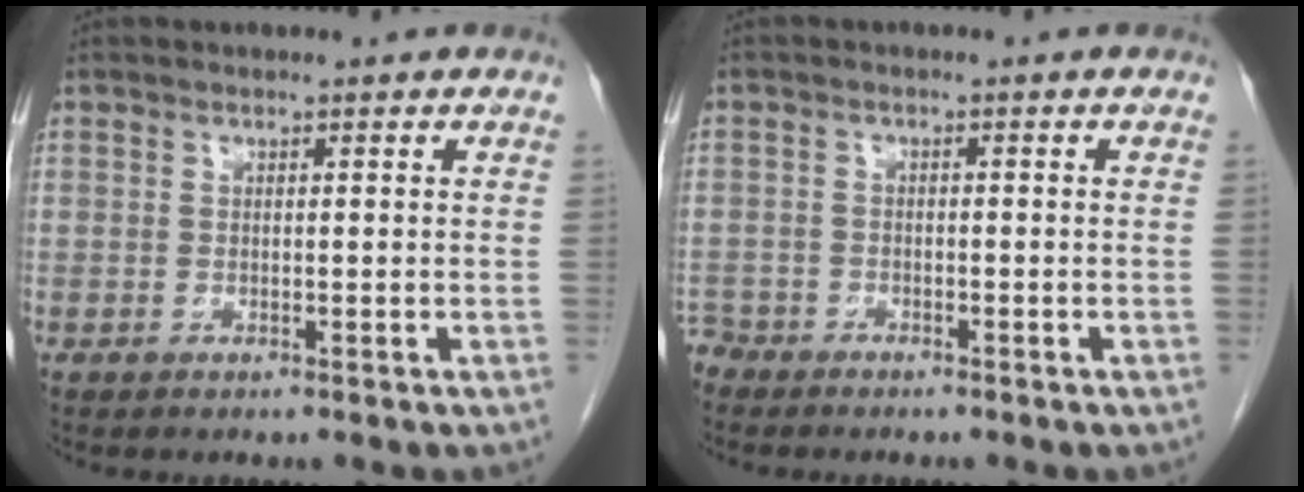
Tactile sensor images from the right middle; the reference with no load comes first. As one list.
[{"total": 3.3, "force": [-3.0, 1.3, 0.1], "torque": [0.000, -0.002, -0.056]}]